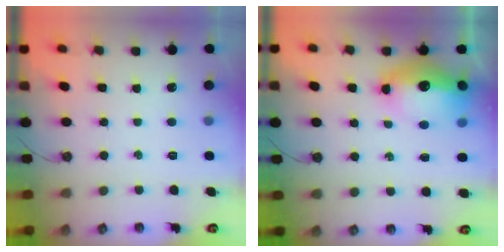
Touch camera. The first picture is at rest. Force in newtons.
{"total": 21.4, "press": 17.2, "slide": 12.7}